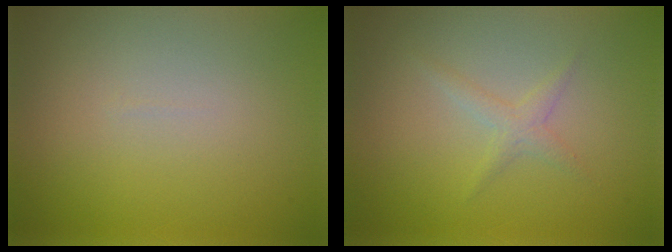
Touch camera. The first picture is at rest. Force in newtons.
{"total": 1.3, "press": 1.3, "slide": 0.0}